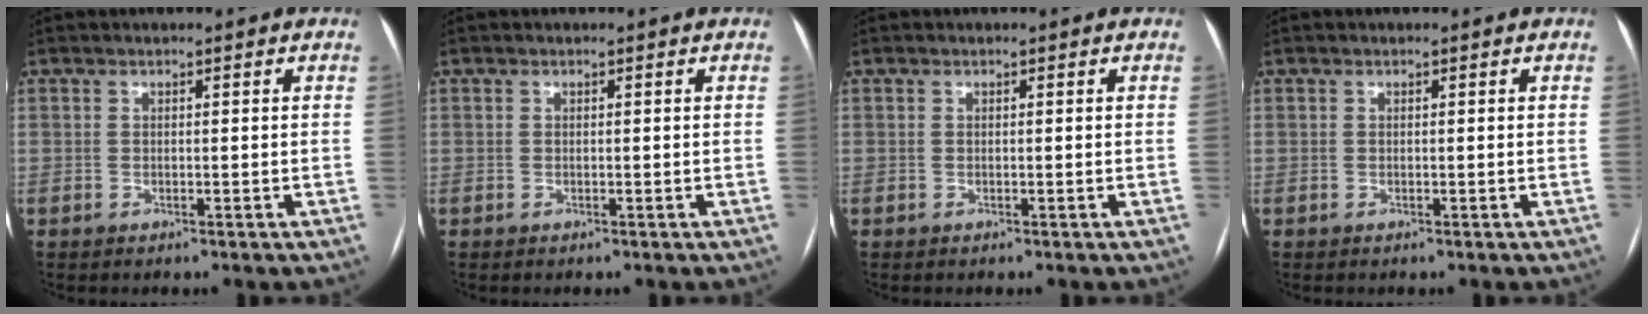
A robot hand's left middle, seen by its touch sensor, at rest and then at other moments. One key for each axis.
{"total": 0.0}
{"total": 0.0}
{"total": 0.0}